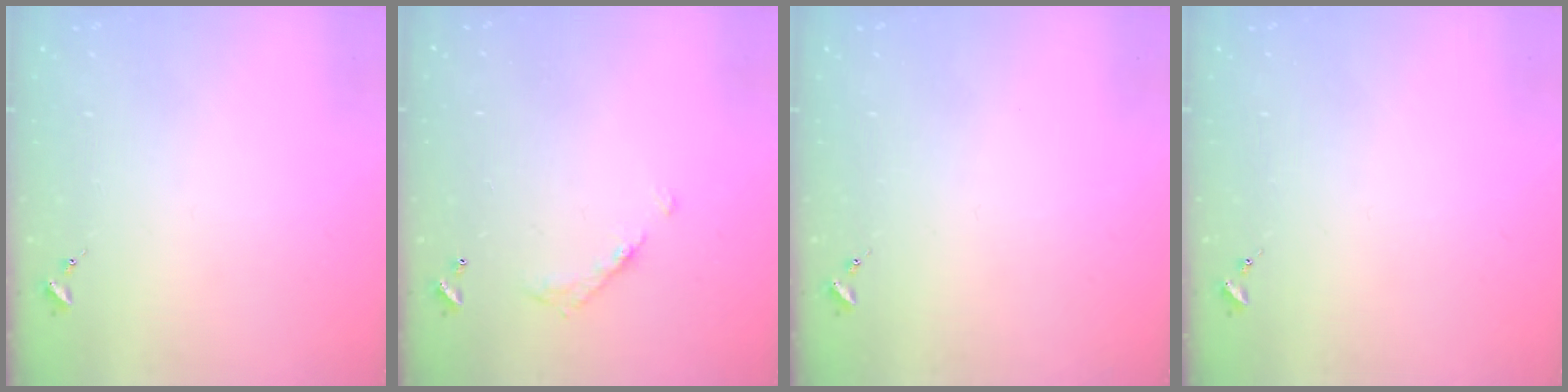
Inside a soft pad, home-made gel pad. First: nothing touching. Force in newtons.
{"total": 7.9, "press": 7.9, "slide": 0.3}
{"total": 0.0}
{"total": 0.0}